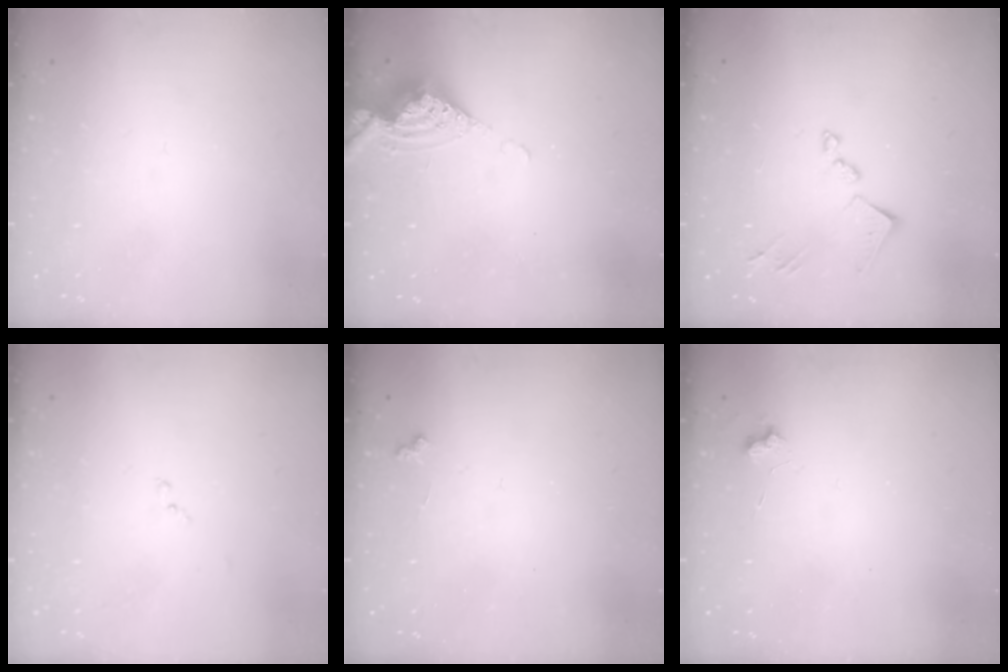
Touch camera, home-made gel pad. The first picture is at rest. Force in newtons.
{"total": 7.9, "press": 7.8, "slide": 0.8}
{"total": 12.1, "press": 12.1, "slide": 0.7}
{"total": 8.4, "press": 8.4, "slide": 0.8}
{"total": 2.9, "press": 2.8, "slide": 0.6}
{"total": 3.3, "press": 3.3, "slide": 0.5}